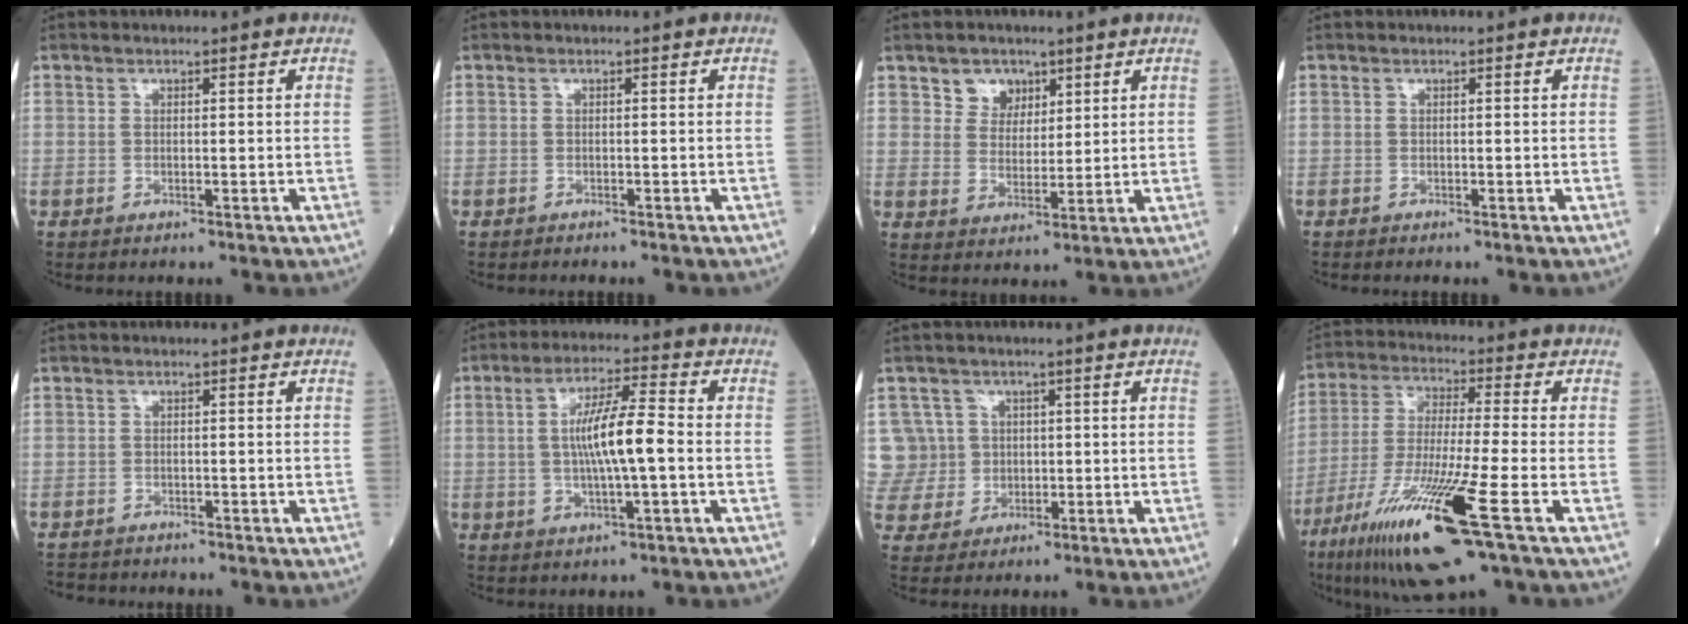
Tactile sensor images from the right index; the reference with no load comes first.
{"total": 1.2, "force": [-1.1, 0.3, 0.4], "torque": [-0.010, -0.001, -0.015]}
{"total": 4.5, "force": [2.8, 3.4, 1.0], "torque": [-0.014, 0.004, 0.051]}
{"total": 0.0}
{"total": 2.6, "force": [-2.4, 0.8, -0.3], "torque": [0.002, -0.005, -0.045]}
{"total": 8.9, "force": [-0.3, 0.8, 8.9], "torque": [-0.160, 0.007, -0.010]}
{"total": 8.0, "force": [1.6, 7.8, 0.0], "torque": [-0.004, 0.036, 0.046]}
{"total": 17.3, "force": [-8.5, 0.2, 15.0], "torque": [-0.310, -0.047, -0.158]}